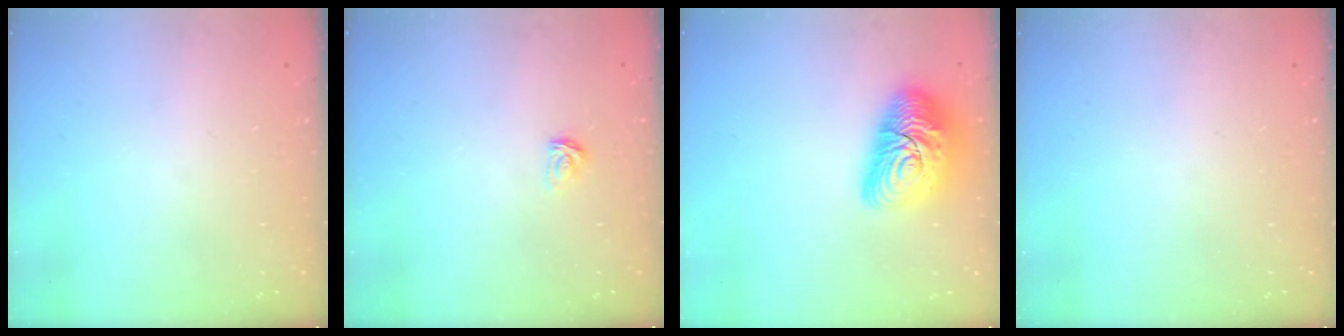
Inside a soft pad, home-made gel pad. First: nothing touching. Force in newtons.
{"total": 3.1, "press": 3.0, "slide": 0.4}
{"total": 14.7, "press": 14.6, "slide": 1.0}
{"total": 0.0}